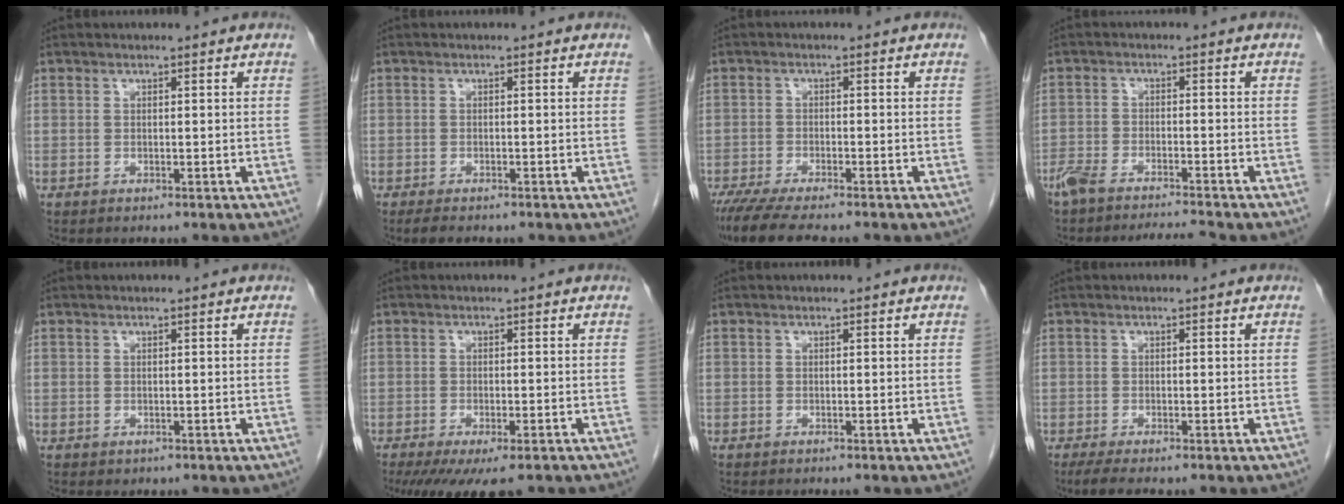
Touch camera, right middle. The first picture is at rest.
{"total": 2.6, "force": [-2.1, 0.7, 1.4], "torque": [-0.022, -0.008, -0.027]}
{"total": 9.0, "force": [-7.6, 1.0, 4.8], "torque": [-0.071, -0.020, -0.123]}
{"total": 6.0, "force": [-5.6, -0.1, 2.2], "torque": [-0.043, -0.006, -0.099]}
{"total": 0.0}
{"total": 10.3, "force": [-7.8, 2.6, 6.1], "torque": [-0.088, -0.018, -0.113]}
{"total": 0.0}
{"total": 3.4, "force": [-2.7, 0.2, 2.1], "torque": [-0.033, -0.009, -0.043]}